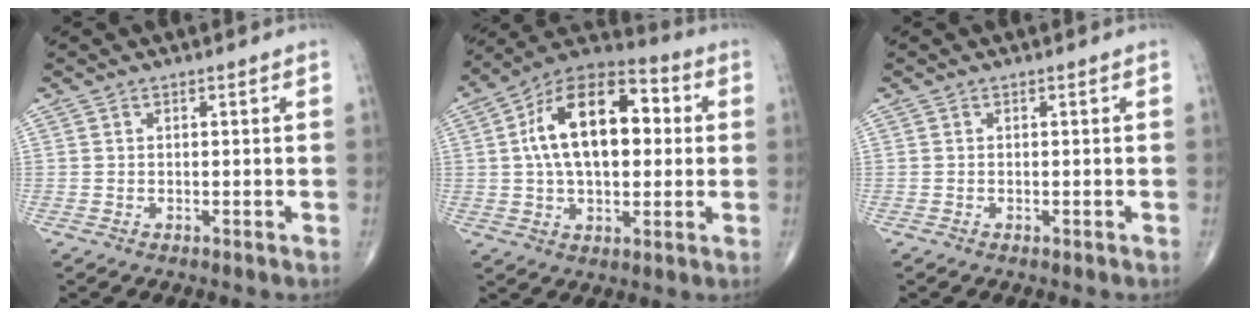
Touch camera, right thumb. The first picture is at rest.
{"total": 19.3, "force": [2.8, 10.9, 15.7], "torque": [-0.244, 0.028, 0.038]}
{"total": 0.0}